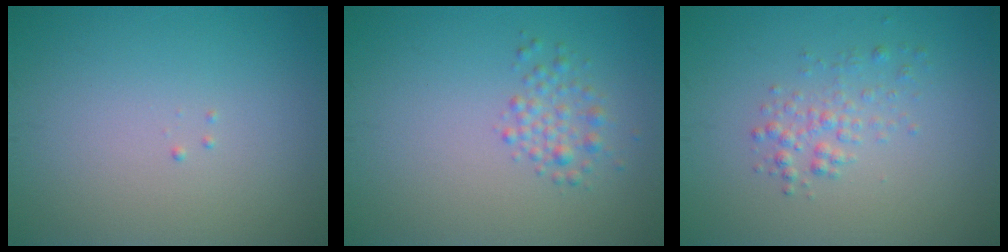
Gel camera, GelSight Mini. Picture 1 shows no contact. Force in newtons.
{"total": 1.9, "press": 1.9, "slide": 0.0}
{"total": 1.8, "press": 1.8, "slide": 0.1}